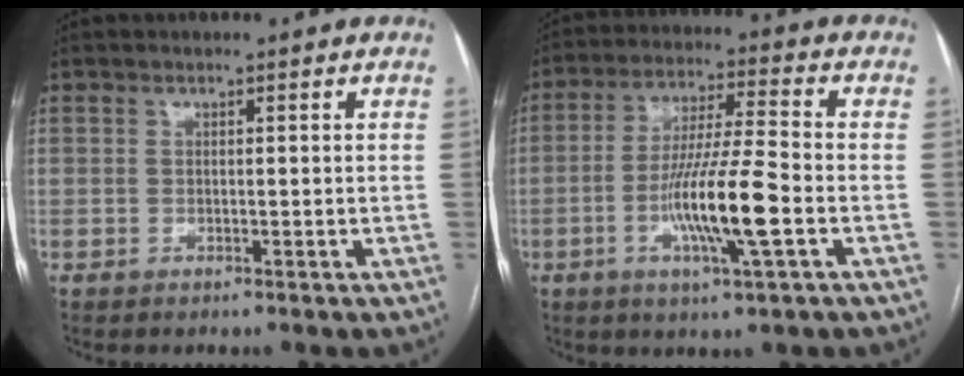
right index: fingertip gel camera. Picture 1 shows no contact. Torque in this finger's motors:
{"motor_torque": [1.92, -0.23, 0.65, 0.20]}